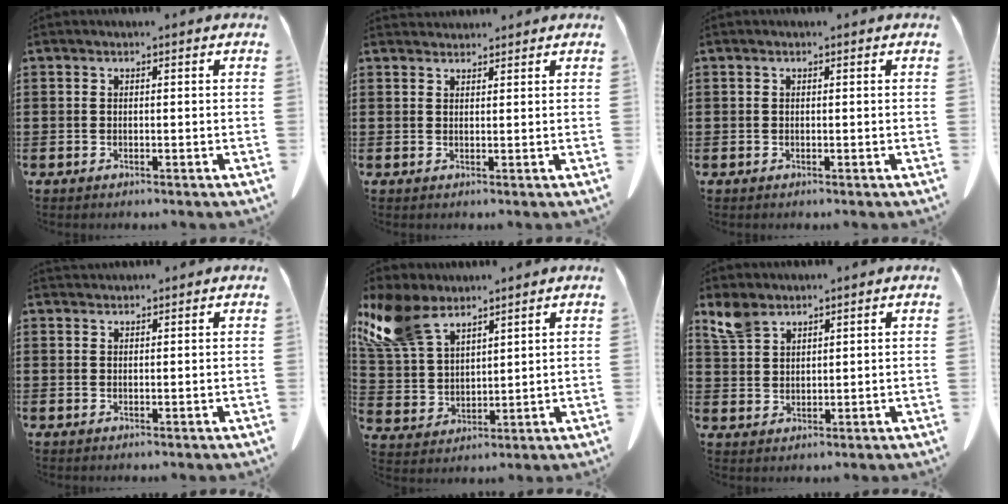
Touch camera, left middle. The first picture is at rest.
{"total": 1.7, "force": [1.6, 0.4, -0.1], "torque": [-0.003, 0.003, 0.033]}
{"total": 0.0}
{"total": 1.3, "force": [1.3, 0.2, 0.0], "torque": [-0.003, 0.000, 0.025]}
{"total": 10.3, "force": [7.5, 4.7, 5.4], "torque": [-0.146, -0.014, 0.142]}
{"total": 4.2, "force": [3.2, 2.1, 1.6], "torque": [-0.046, 0.001, 0.063]}